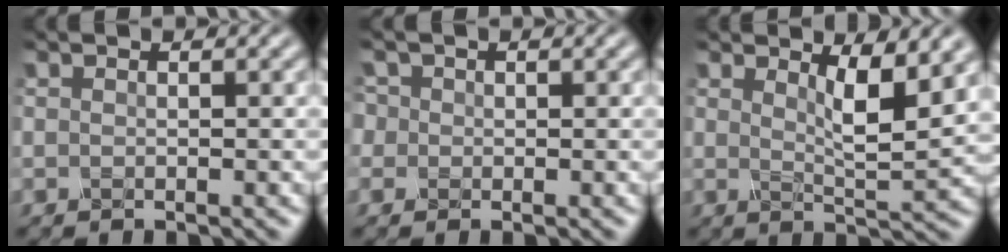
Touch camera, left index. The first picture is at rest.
{"total": 2.1, "force": [0.5, 1.9, 0.6], "torque": [-0.022, 0.008, 0.003]}
{"total": 4.0, "force": [2.0, 1.0, 3.3], "torque": [-0.053, -0.013, 0.034]}